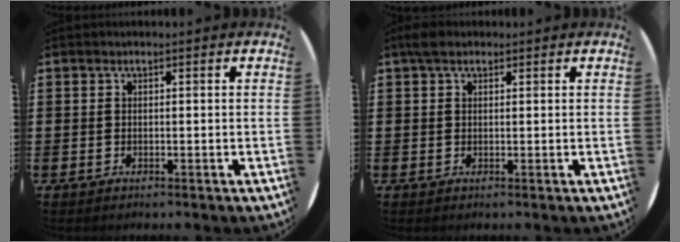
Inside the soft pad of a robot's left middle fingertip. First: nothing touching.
{"total": 1.9, "force": [1.4, 1.0, 0.9], "torque": [-0.012, 0.004, 0.024]}